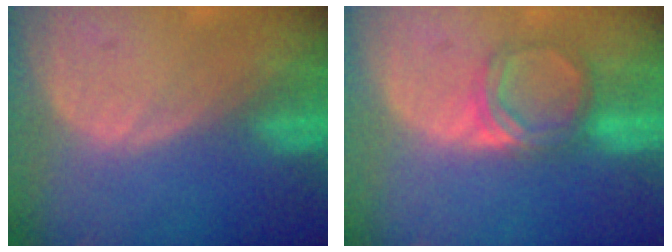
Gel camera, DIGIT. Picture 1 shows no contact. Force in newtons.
{"total": 5.1, "press": 4.8, "slide": 1.8}